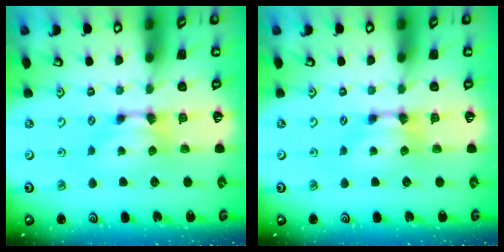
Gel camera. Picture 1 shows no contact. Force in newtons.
{"total": 0.0}